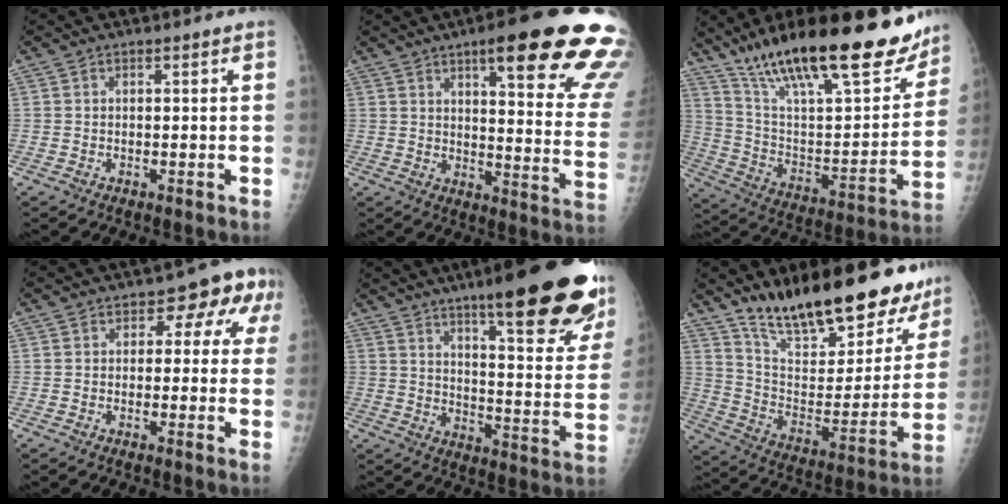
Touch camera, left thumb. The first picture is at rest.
{"total": 25.1, "force": [14.7, 5.2, 19.7], "torque": [-0.200, -0.048, 0.187]}
{"total": 31.7, "force": [21.9, 9.0, 21.1], "torque": [-0.306, -0.060, 0.354]}
{"total": 7.2, "force": [2.0, 4.8, 5.0], "torque": [-0.006, 0.009, 0.011]}
{"total": 28.1, "force": [18.1, 5.8, 20.7], "torque": [-0.235, -0.079, 0.250]}
{"total": 26.9, "force": [20.7, 9.5, 14.3], "torque": [-0.177, -0.094, 0.320]}